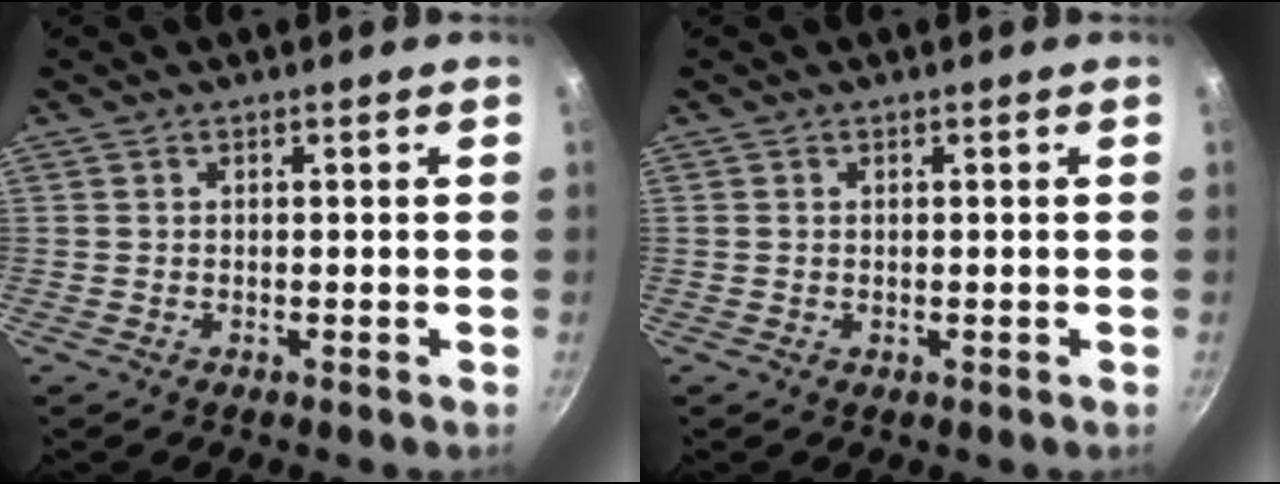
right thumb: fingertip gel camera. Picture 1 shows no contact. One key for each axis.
{"total": 0.0}